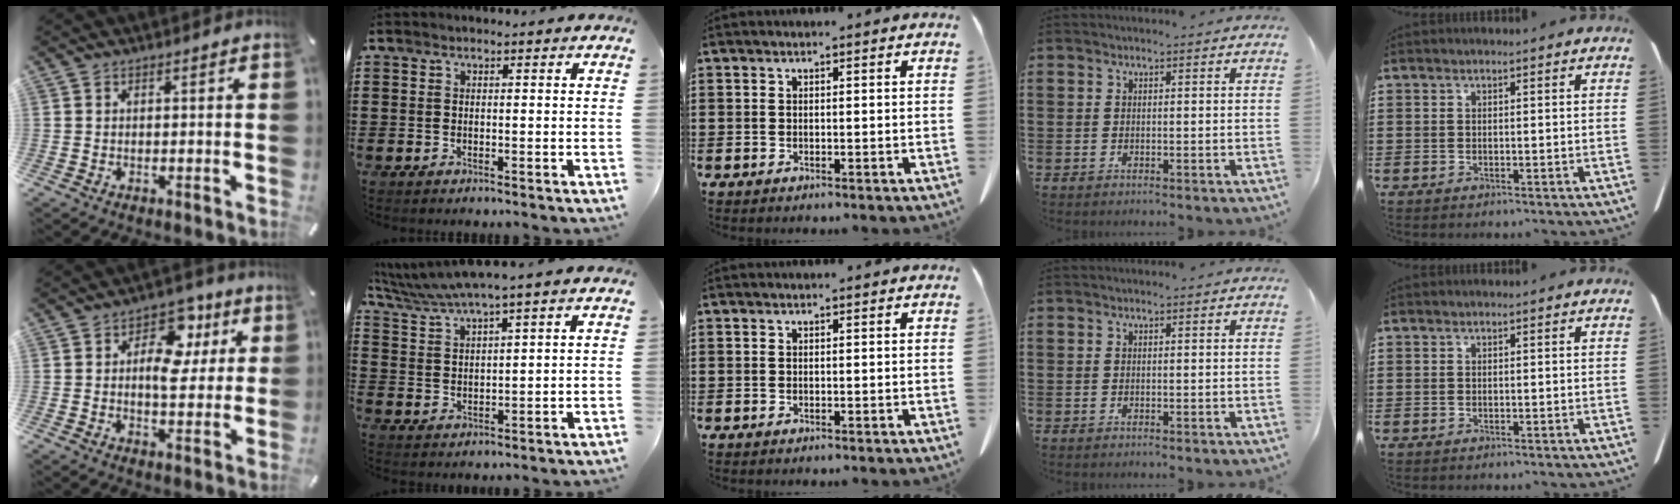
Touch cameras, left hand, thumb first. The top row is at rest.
{"thumb": {"total": 11.5, "force": [3.2, 7.7, 8.0], "torque": [-0.101, -0.011, 0.052]}, "index": {"total": 4.7, "force": [4.0, -0.5, 2.4], "torque": [-0.059, -0.016, 0.069]}}